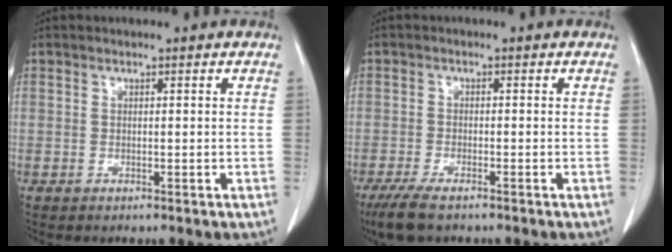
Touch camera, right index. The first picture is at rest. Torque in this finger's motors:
{"motor_torque": [0.26, -0.23, 0.08, 0.05]}